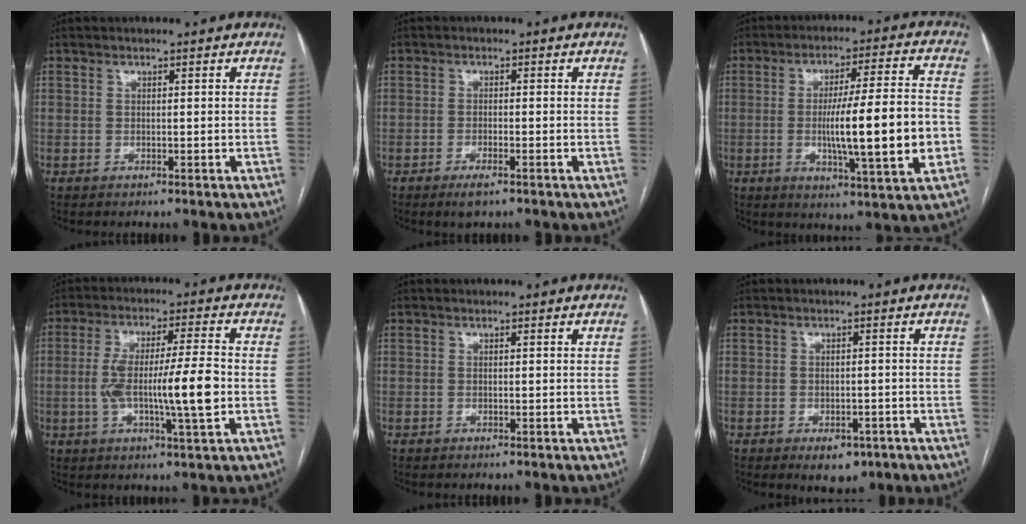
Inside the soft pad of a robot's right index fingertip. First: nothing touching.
{"total": 2.7, "force": [-1.8, 0.6, 1.9], "torque": [-0.036, -0.003, -0.029]}
{"total": 15.4, "force": [-2.4, 0.9, 15.2], "torque": [-0.242, -0.003, -0.037]}
{"total": 12.0, "force": [-1.6, 0.9, 11.9], "torque": [-0.216, 0.004, -0.028]}
{"total": 0.0}
{"total": 4.1, "force": [-2.4, 2.4, 2.3], "torque": [-0.023, 0.000, -0.021]}